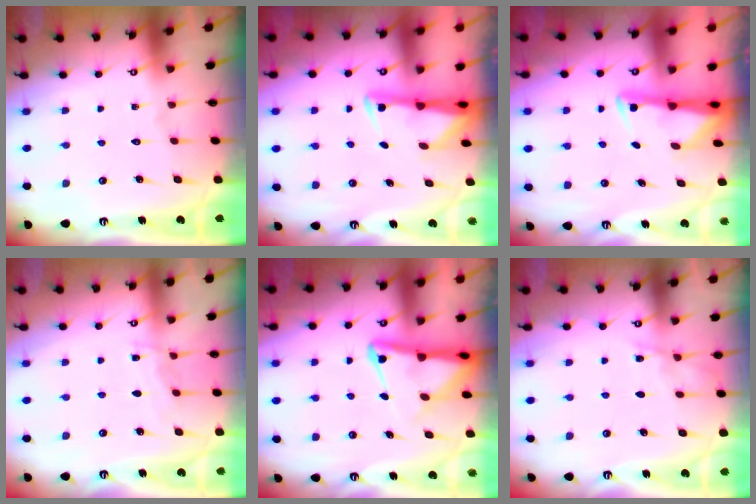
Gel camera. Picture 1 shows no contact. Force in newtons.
{"total": 3.0, "press": 2.9, "slide": 0.5}
{"total": 3.0, "press": 2.9, "slide": 0.6}
{"total": 5.5, "press": 5.5, "slide": 0.7}
{"total": 6.4, "press": 6.4, "slide": 0.9}
{"total": 4.5, "press": 4.5, "slide": 0.4}